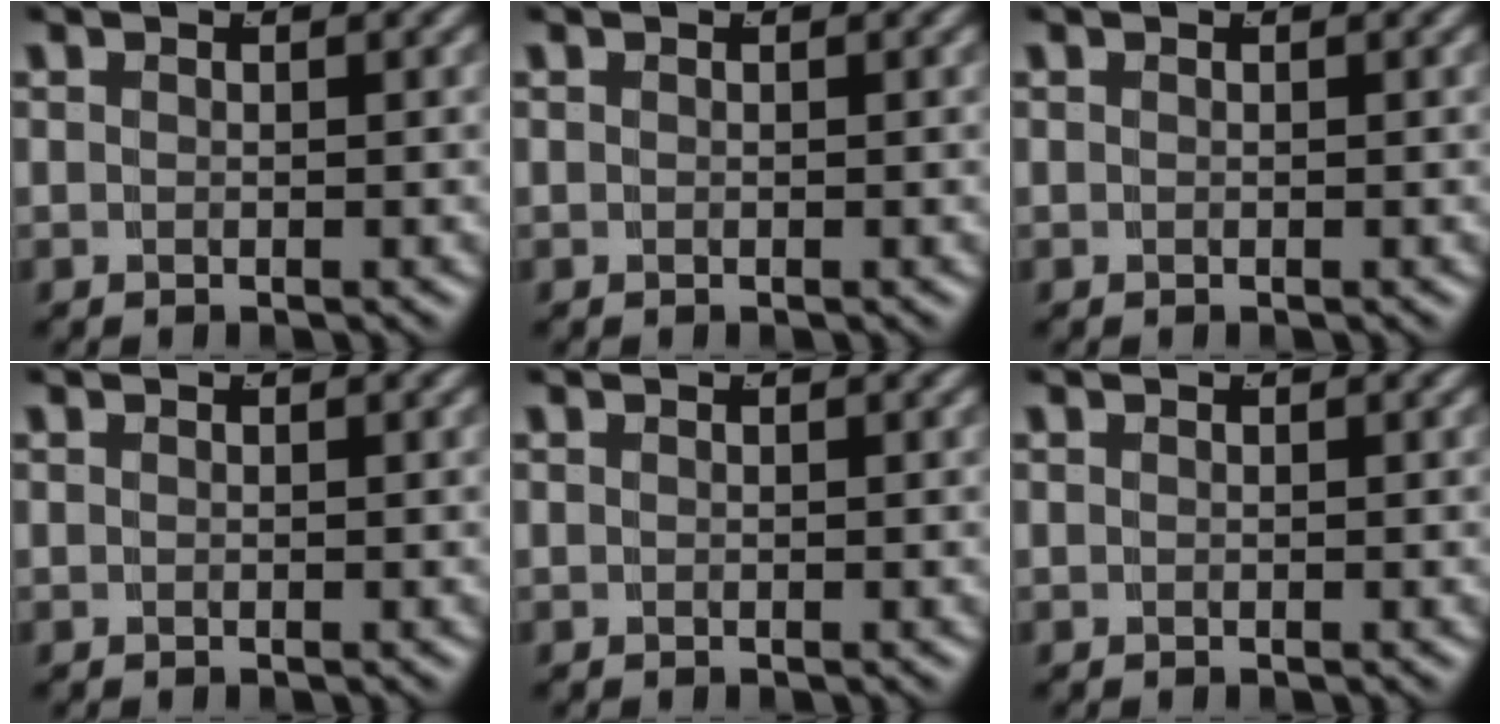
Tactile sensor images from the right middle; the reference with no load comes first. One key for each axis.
{"total": 0.0}
{"total": 0.0}
{"total": 0.0}
{"total": 0.0}
{"total": 0.0}